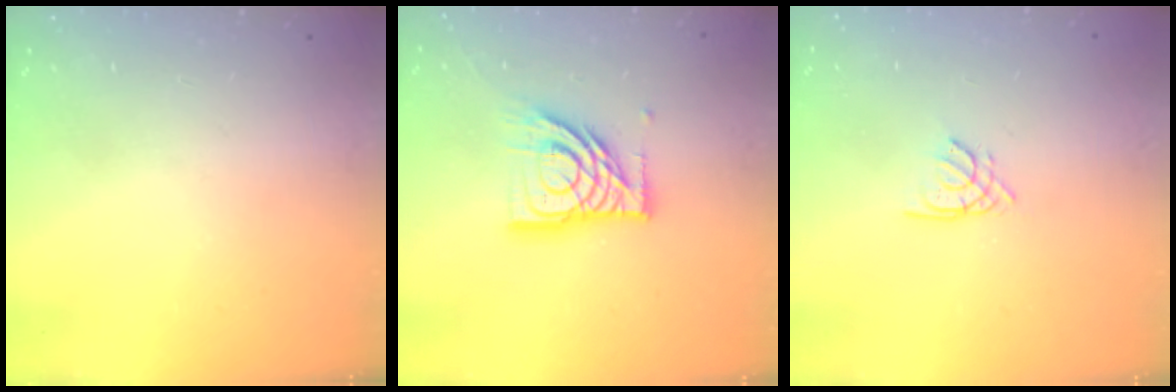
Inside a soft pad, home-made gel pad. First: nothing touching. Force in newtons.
{"total": 15.1, "press": 14.9, "slide": 1.9}
{"total": 1.5, "press": 1.4, "slide": 0.4}